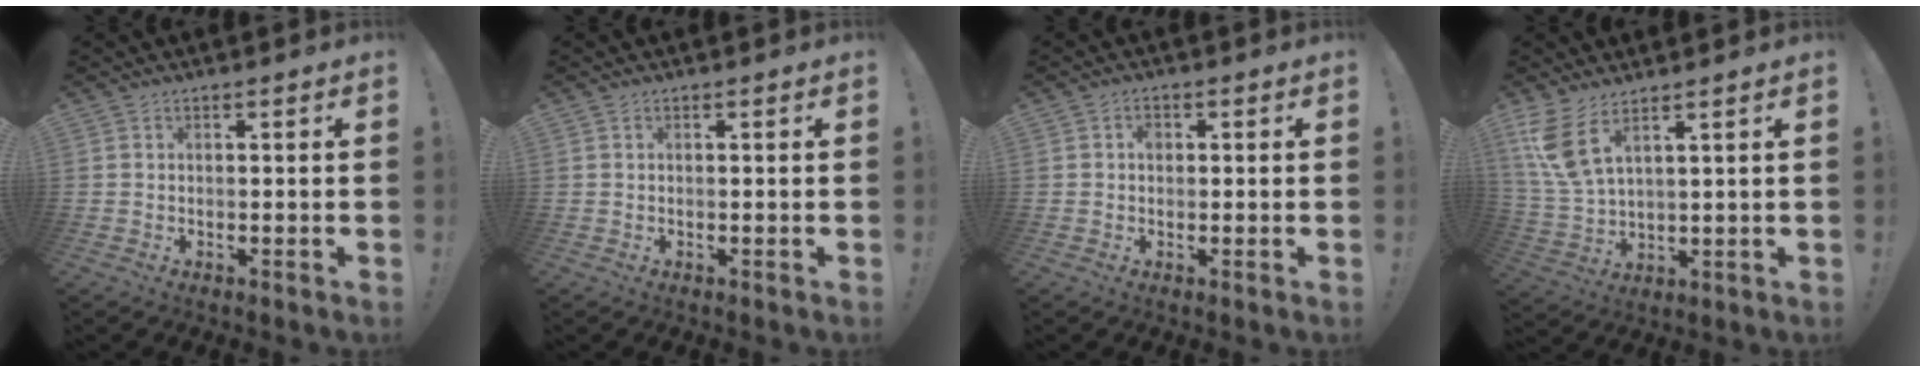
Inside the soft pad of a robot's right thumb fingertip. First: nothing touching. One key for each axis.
{"total": 0.0}
{"total": 1.9, "fx": 0.1, "fy": 1.6, "fz": 1.1, "tx": -0.006, "ty": 0.000, "tz": -0.002}
{"total": 9.2, "fx": 6.0, "fy": 3.5, "fz": 6.1, "tx": -0.130, "ty": -0.024, "tz": 0.118}